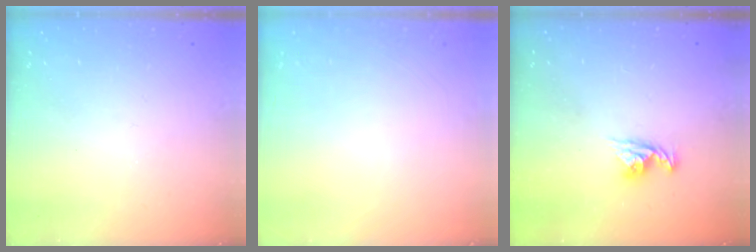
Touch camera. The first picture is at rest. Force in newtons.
{"total": 0.0}
{"total": 7.6, "press": 7.6, "slide": 0.6}